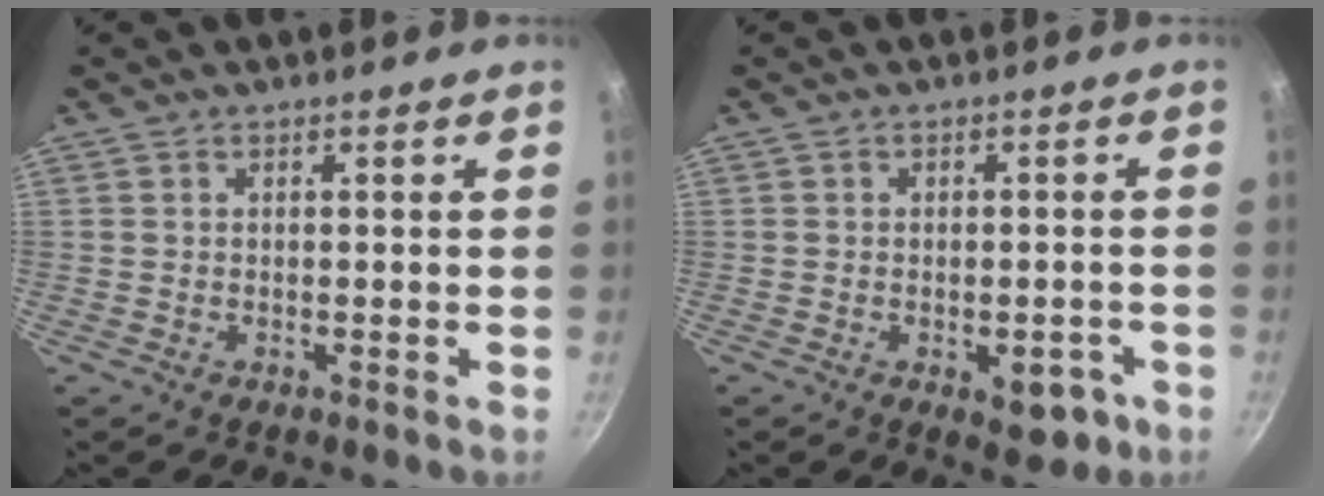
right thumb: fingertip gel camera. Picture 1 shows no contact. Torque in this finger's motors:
{"motor_torque": [-0.11, 0.25, -0.11, 0.09, 0.01]}